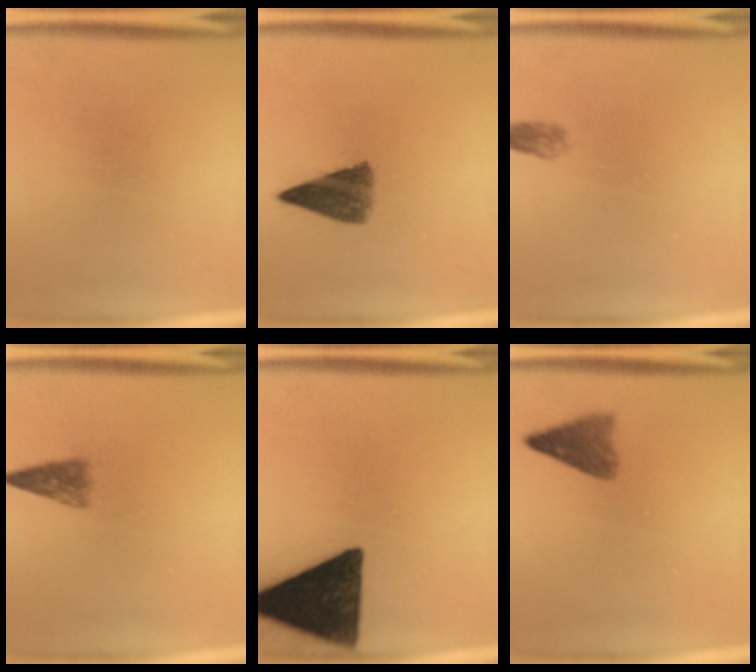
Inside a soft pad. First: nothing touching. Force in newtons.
{"total": 6.7}
{"total": 1.5}
{"total": 2.9}
{"total": 16.8}
{"total": 3.8}